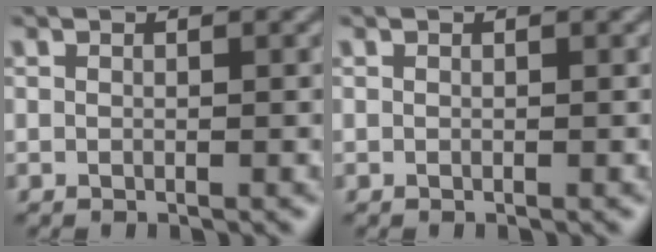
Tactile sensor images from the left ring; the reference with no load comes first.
{"total": 0.0}